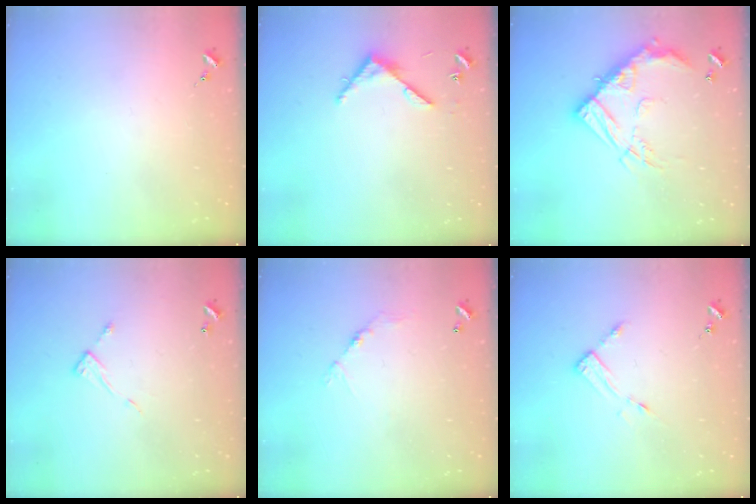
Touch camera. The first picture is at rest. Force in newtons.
{"total": 5.0, "press": 5.0, "slide": 0.4}
{"total": 19.4, "press": 19.2, "slide": 2.1}
{"total": 6.7, "press": 6.7, "slide": 0.2}
{"total": 6.7, "press": 6.7, "slide": 0.5}
{"total": 3.5, "press": 3.5, "slide": 0.4}